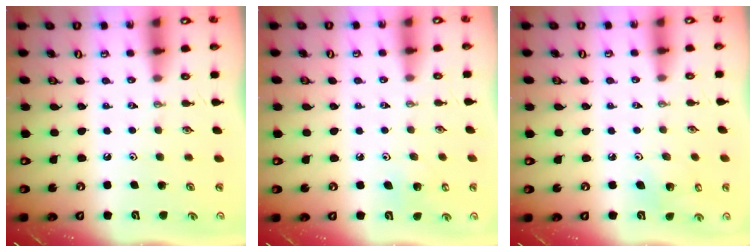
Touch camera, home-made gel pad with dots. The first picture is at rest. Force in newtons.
{"total": 4.1, "press": 4.1, "slide": 0.4}
{"total": 3.7, "press": 3.4, "slide": 1.3}